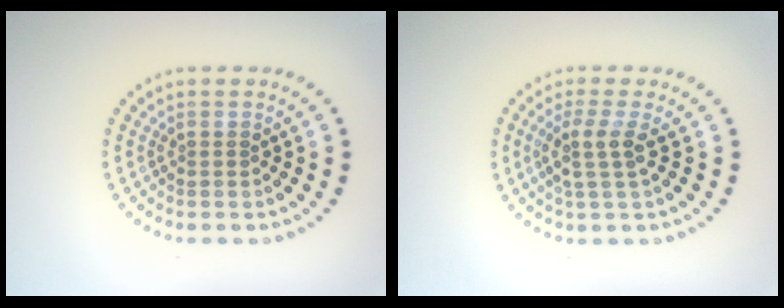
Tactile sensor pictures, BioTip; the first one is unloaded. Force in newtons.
{"total": 2.5, "press": 2.0, "slide": 1.6}